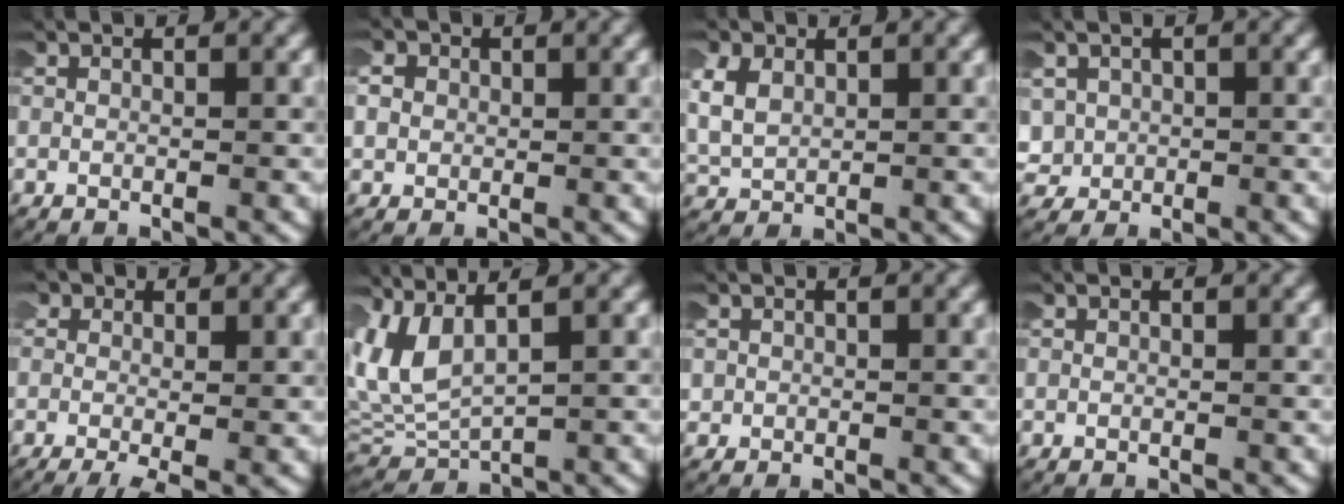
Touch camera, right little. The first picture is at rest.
{"total": 3.2, "force": [0.5, 2.9, 1.1], "torque": [-0.040, 0.005, 0.001]}
{"total": 5.3, "force": [1.0, 4.5, 2.6], "torque": [-0.079, -0.008, 0.024]}
{"total": 4.4, "force": [-0.2, 4.1, 1.6], "torque": [-0.058, -0.009, -0.003]}
{"total": 3.2, "force": [-1.2, 1.9, 2.3], "torque": [-0.049, -0.016, -0.016]}
{"total": 7.5, "force": [1.6, 5.5, 4.8], "torque": [-0.147, -0.011, 0.039]}
{"total": 0.9, "force": [0.0, 0.9, -0.1], "torque": [-0.008, 0.002, -0.001]}
{"total": 0.0}